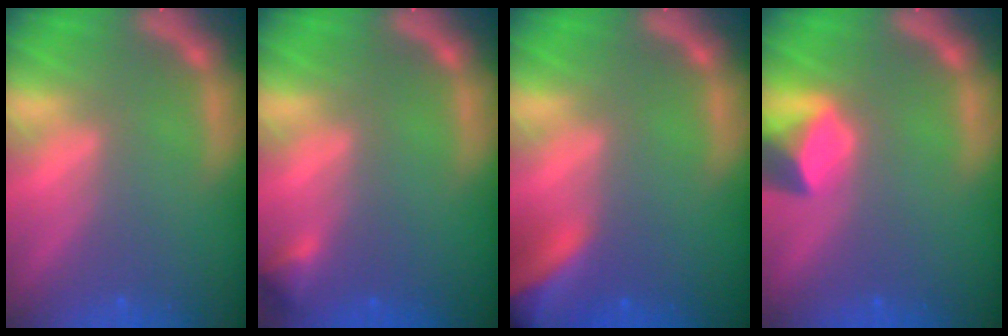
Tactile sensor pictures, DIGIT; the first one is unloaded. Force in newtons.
{"total": 1.4}
{"total": 10.0}
{"total": 3.4}